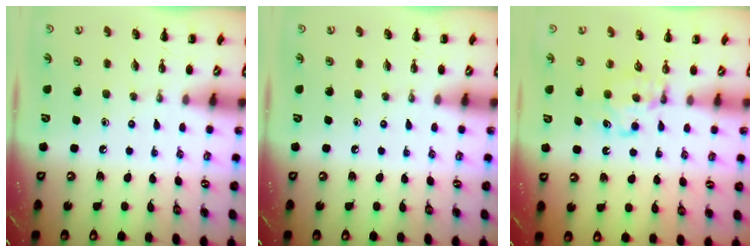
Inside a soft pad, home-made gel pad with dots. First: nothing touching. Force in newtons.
{"total": 0.0}
{"total": 5.7, "press": 5.5, "slide": 1.5}